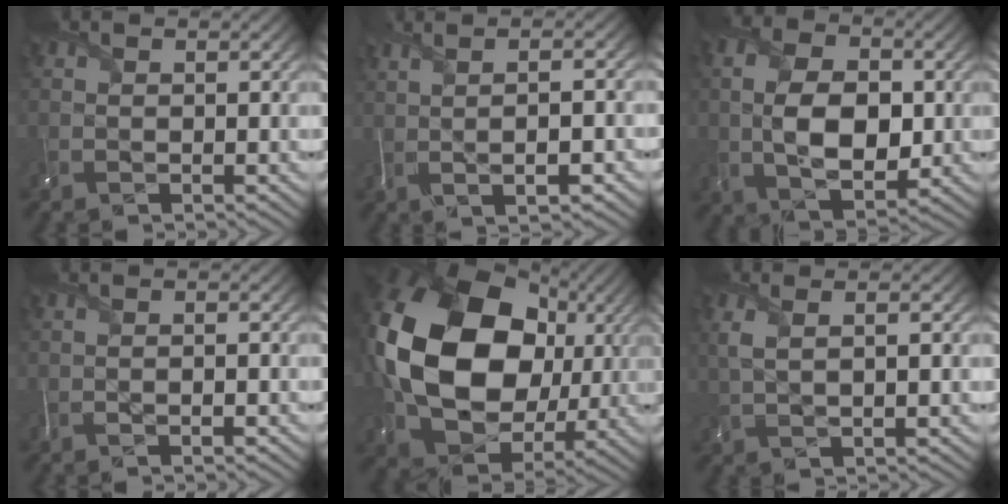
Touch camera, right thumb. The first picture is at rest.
{"total": 6.2, "force": [0.4, 1.8, 6.0], "torque": [-0.068, 0.024, -0.006]}
{"total": 9.1, "force": [-0.6, 5.4, 7.2], "torque": [-0.145, -0.008, -0.015]}
{"total": 1.6, "force": [-1.0, 0.4, 1.2], "torque": [-0.010, -0.005, -0.013]}
{"total": 20.1, "force": [2.1, 15.2, 13.0], "torque": [-0.302, -0.019, 0.061]}
{"total": 3.6, "force": [0.5, 0.9, 3.4], "torque": [-0.078, 0.001, 0.013]}